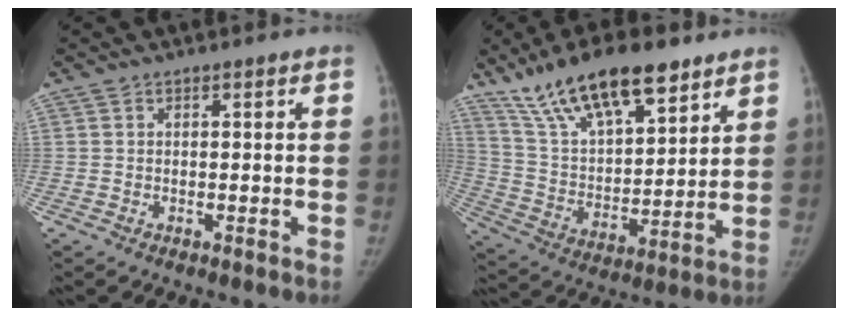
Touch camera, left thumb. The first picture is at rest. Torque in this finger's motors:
{"motor_torque": [0.98, 1.01, 1.39, -1.38, 0.09]}